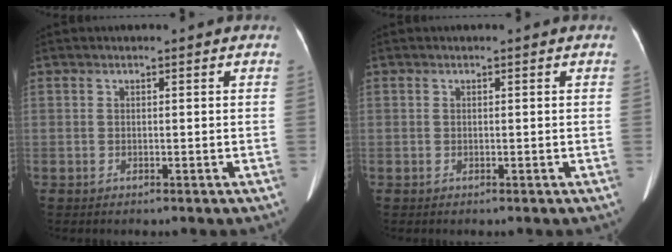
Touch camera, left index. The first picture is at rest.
{"total": 0.0}